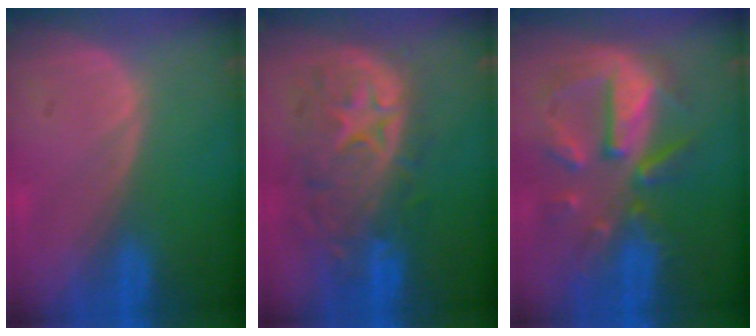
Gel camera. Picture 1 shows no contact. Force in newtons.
{"total": 11.1, "press": 9.8, "slide": 5.2}
{"total": 10.2, "press": 9.3, "slide": 4.2}